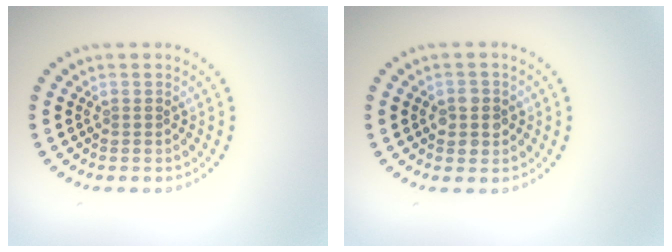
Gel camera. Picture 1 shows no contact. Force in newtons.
{"total": 2.2, "press": 2.2, "slide": 0.5}